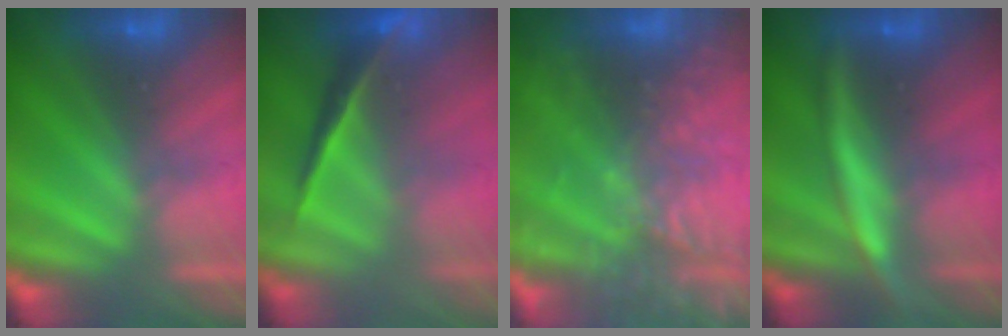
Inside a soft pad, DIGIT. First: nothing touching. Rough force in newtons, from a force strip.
{"total": 2.0}
{"total": 7.0}
{"total": 2.9}